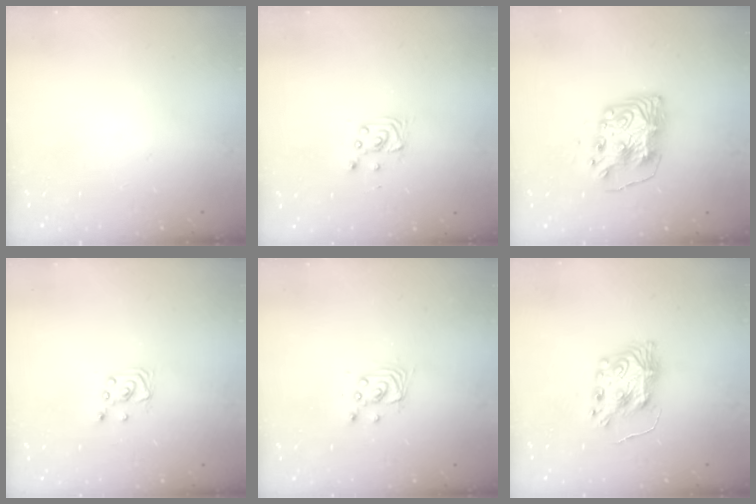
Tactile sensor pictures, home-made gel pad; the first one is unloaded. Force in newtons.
{"total": 2.9, "press": 2.9, "slide": 0.4}
{"total": 9.2, "press": 9.1, "slide": 1.1}
{"total": 2.0, "press": 2.0, "slide": 0.2}
{"total": 2.7, "press": 2.7, "slide": 0.2}
{"total": 8.6, "press": 8.6, "slide": 0.5}